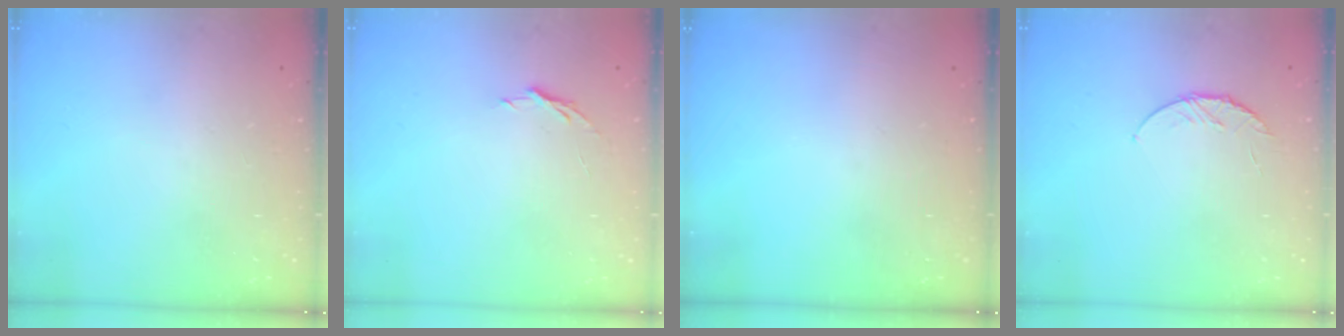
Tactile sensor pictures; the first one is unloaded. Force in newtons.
{"total": 3.2, "press": 3.2, "slide": 0.3}
{"total": 0.0}
{"total": 5.7, "press": 5.7, "slide": 0.7}